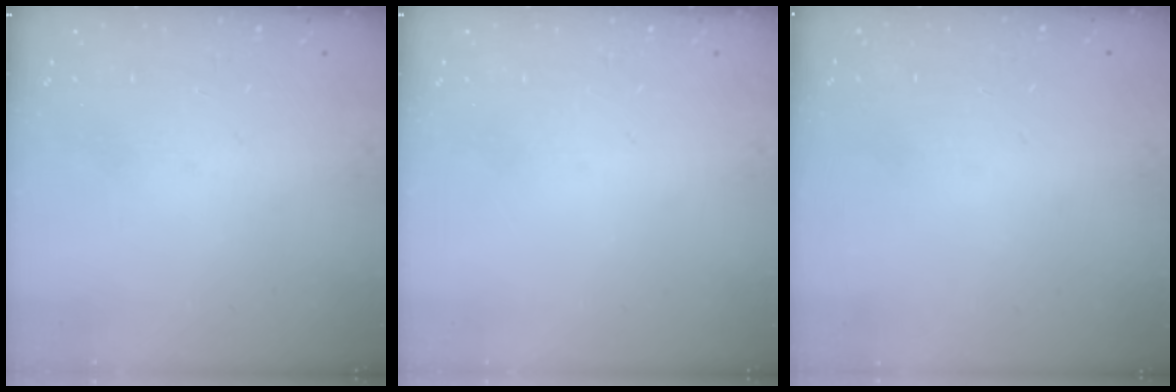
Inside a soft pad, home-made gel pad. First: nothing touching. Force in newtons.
{"total": 0.0}
{"total": 0.0}